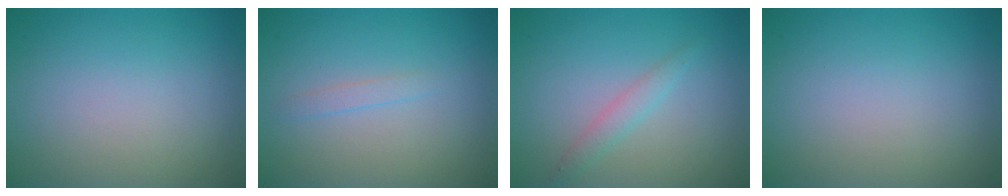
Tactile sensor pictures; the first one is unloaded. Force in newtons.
{"total": 0.8, "press": 0.8, "slide": 0.1}
{"total": 1.5, "press": 1.5, "slide": 0.1}
{"total": 0.0}